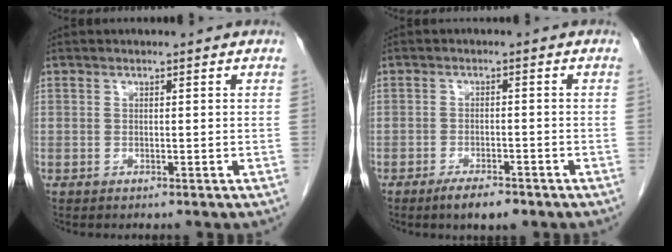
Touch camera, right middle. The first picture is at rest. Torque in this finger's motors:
{"motor_torque": [0.80, -0.48, 0.07, 0.07]}